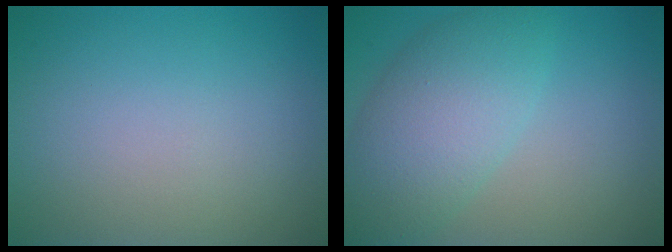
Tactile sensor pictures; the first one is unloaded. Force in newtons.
{"total": 6.1, "press": 6.1, "slide": 0.3}